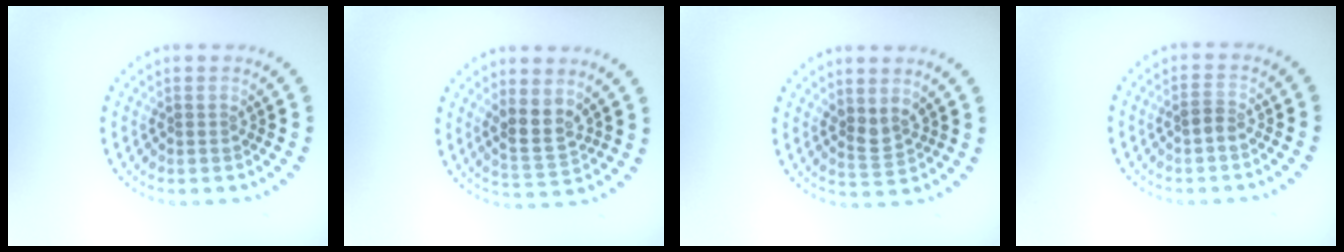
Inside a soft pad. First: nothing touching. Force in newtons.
{"total": 2.9, "press": 2.6, "slide": 1.3}
{"total": 1.9, "press": 1.4, "slide": 1.2}
{"total": 1.2, "press": 1.1, "slide": 0.4}